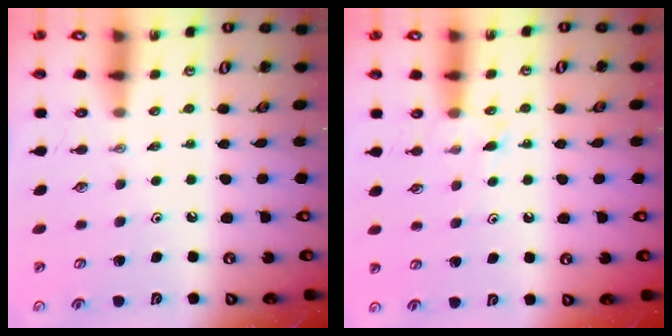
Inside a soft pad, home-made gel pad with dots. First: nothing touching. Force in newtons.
{"total": 5.8, "press": 5.7, "slide": 0.7}